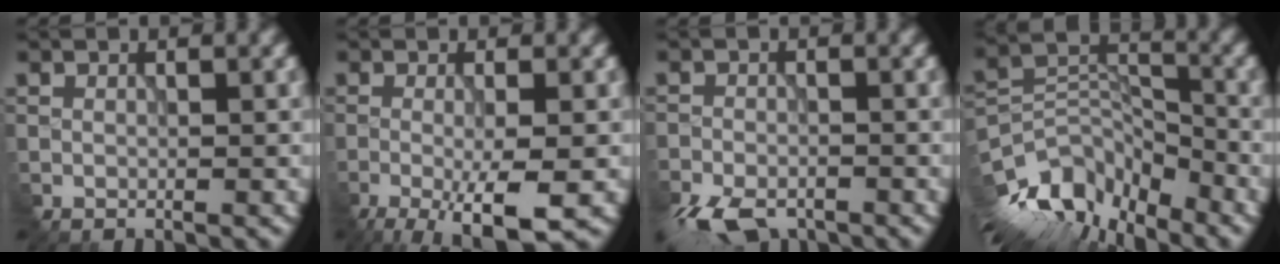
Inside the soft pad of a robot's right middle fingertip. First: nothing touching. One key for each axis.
{"total": 5.9, "fx": -2.6, "fy": 1.0, "fz": 5.2, "tx": -0.089, "ty": -0.003, "tz": -0.046}
{"total": 5.5, "fx": -4.2, "fy": 2.3, "fz": 2.8, "tx": -0.054, "ty": -0.019, "tz": -0.083}
{"total": 10.1, "fx": -7.5, "fy": 4.9, "fz": 4.6, "tx": -0.096, "ty": 0.000, "tz": -0.144}